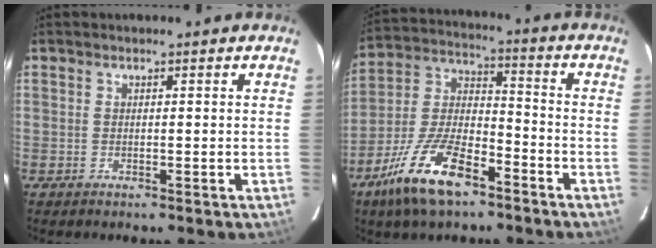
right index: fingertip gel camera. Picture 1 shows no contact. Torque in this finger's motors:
{"motor_torque": [1.39, -0.75, 0.87, 0.21]}